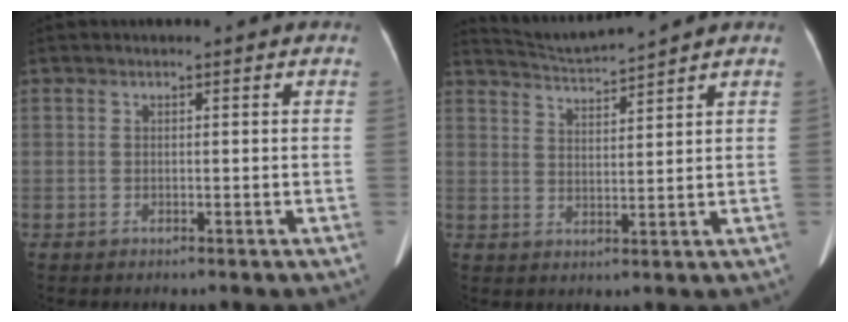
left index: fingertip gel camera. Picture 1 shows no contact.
{"total": 5.3, "force": [5.1, -1.5, 0.3], "torque": [-0.018, 0.002, 0.101]}